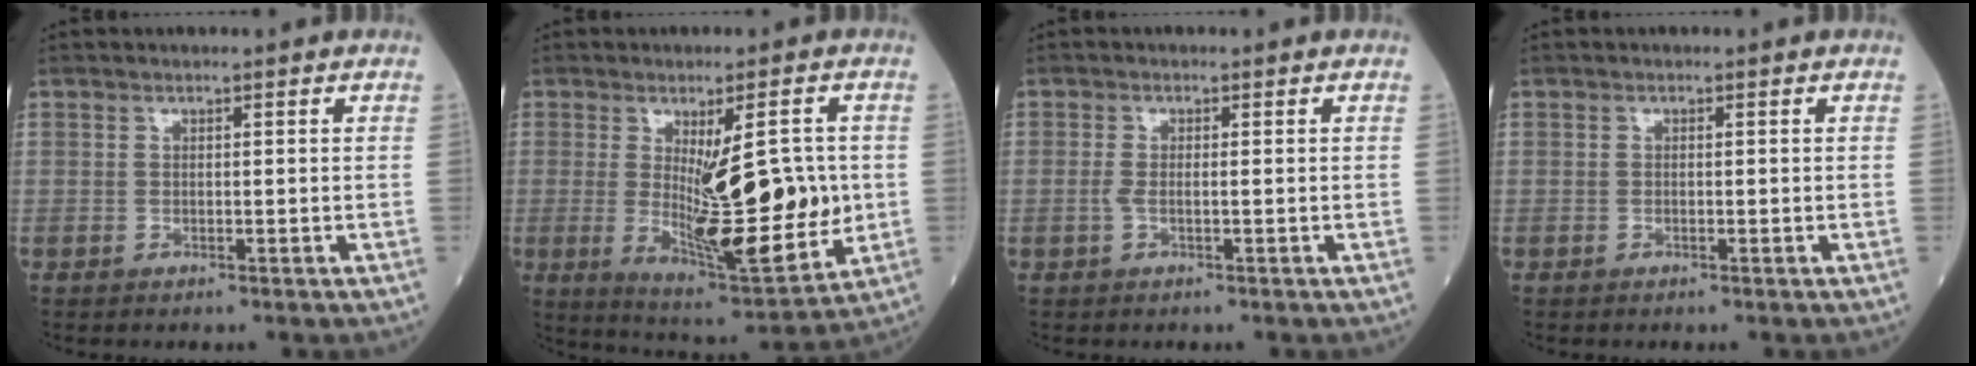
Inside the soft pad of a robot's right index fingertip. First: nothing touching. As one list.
[{"total": 15.9, "force": [0.1, 3.9, 15.5], "torque": [-0.246, -0.021, 0.015]}, {"total": 1.5, "force": [-0.2, 0.5, 1.4], "torque": [-0.036, -0.002, -0.005]}, {"total": 0.0}]